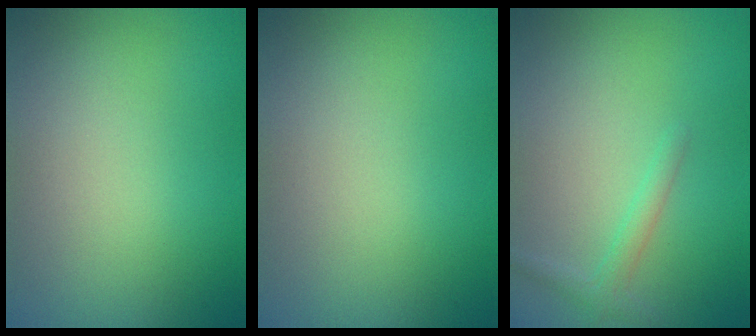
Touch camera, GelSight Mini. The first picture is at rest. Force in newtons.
{"total": 0.0}
{"total": 1.4, "press": 1.4, "slide": 0.1}